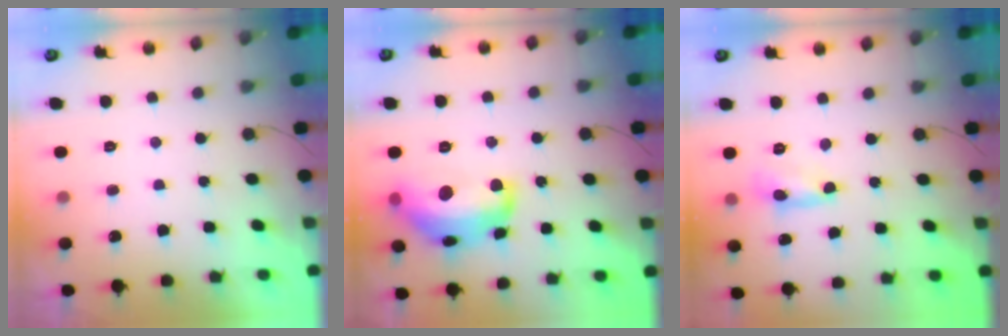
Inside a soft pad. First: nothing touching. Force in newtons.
{"total": 17.8, "press": 17.8, "slide": 0.9}
{"total": 1.8, "press": 1.8, "slide": 0.2}